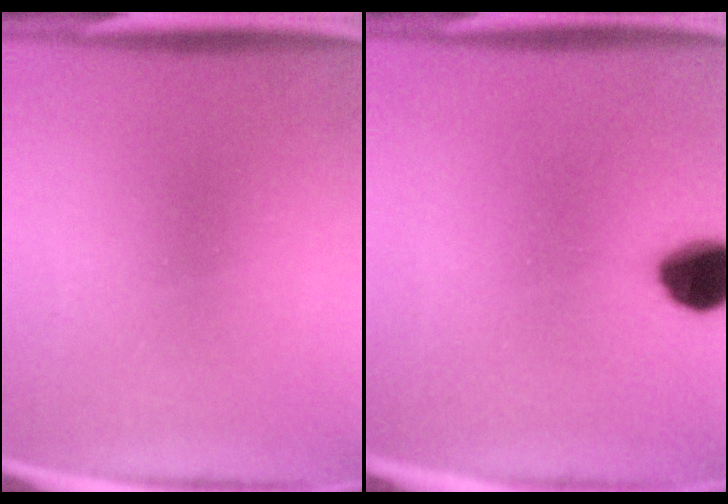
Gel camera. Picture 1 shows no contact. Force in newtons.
{"total": 9.3}